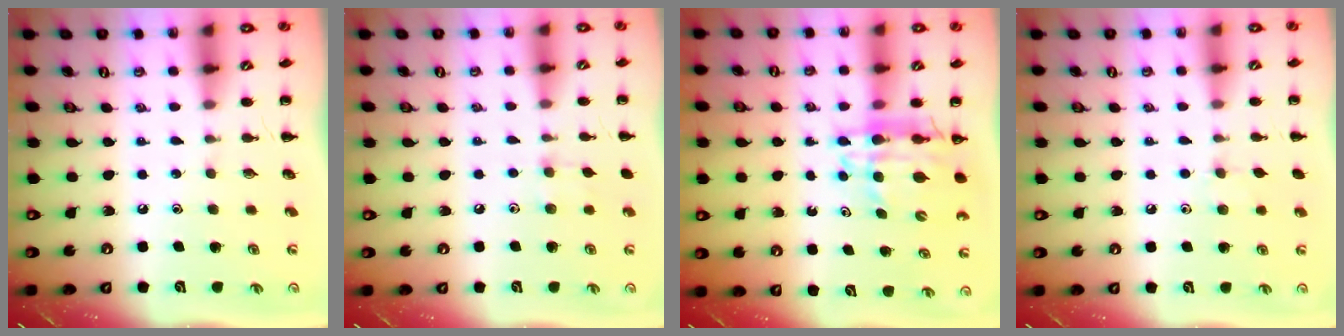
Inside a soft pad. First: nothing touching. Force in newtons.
{"total": 5.8, "press": 5.5, "slide": 1.9}
{"total": 12.2, "press": 11.5, "slide": 4.2}
{"total": 4.2, "press": 4.0, "slide": 1.3}